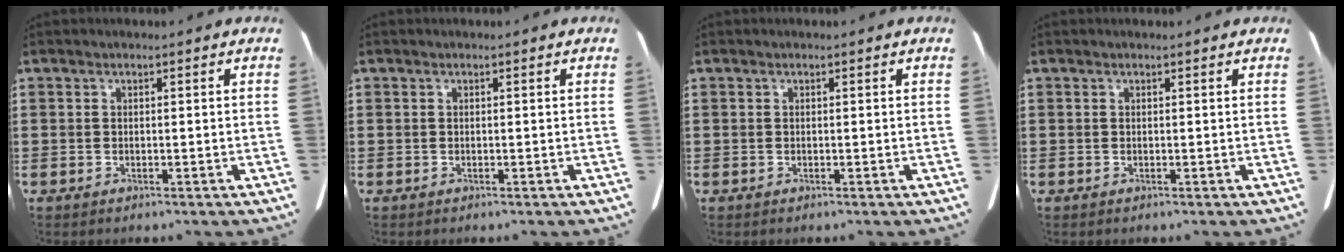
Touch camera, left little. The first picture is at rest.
{"total": 0.0}
{"total": 0.0}
{"total": 0.0}